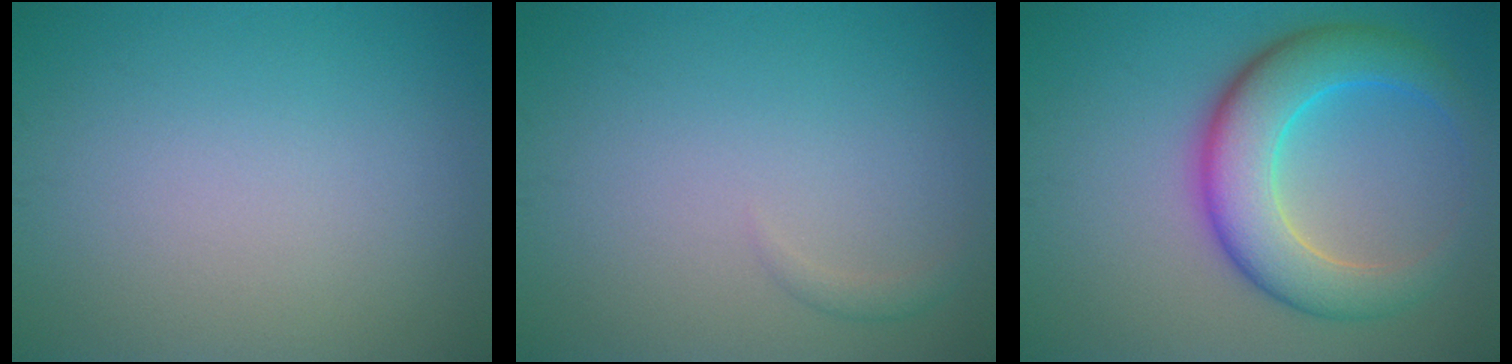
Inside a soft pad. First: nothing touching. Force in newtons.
{"total": 0.8, "press": 0.8, "slide": 0.0}
{"total": 7.7, "press": 7.7, "slide": 0.3}